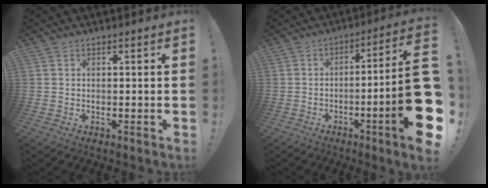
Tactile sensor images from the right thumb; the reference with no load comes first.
{"total": 20.7, "force": [-4.8, 1.8, 20.0], "torque": [-0.298, 0.010, -0.073]}